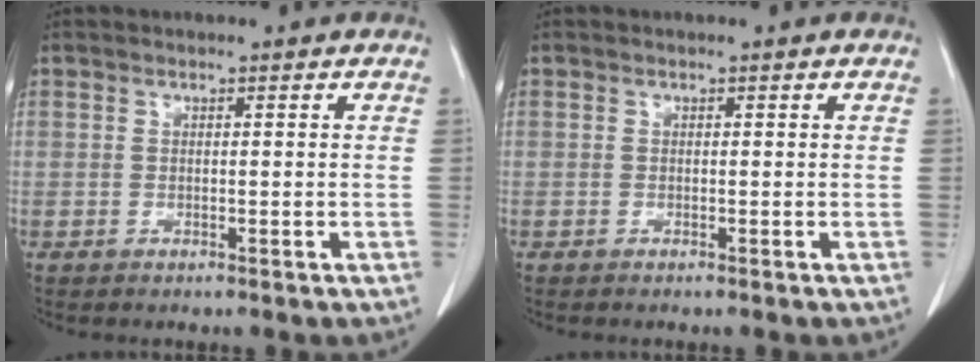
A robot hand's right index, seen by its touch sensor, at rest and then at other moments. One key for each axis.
{"total": 0.0}